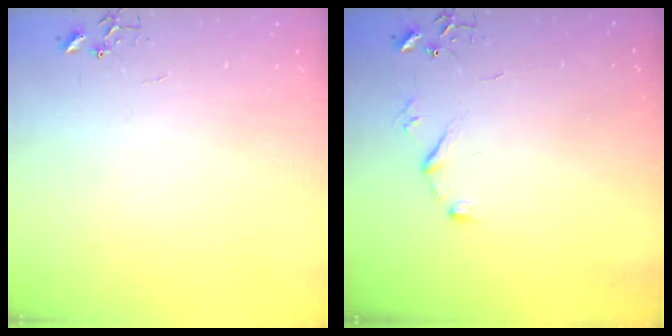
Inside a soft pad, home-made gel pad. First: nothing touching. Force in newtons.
{"total": 6.6, "press": 6.6, "slide": 0.5}